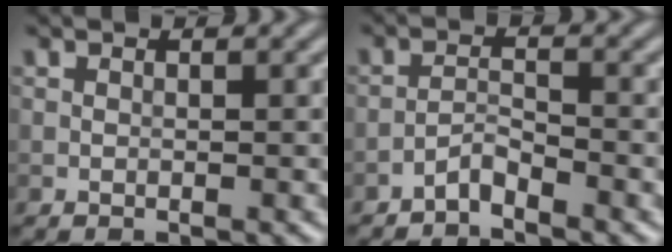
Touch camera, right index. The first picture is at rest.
{"total": 1.8, "force": [-1.6, 0.2, 0.6], "torque": [-0.011, 0.009, -0.035]}